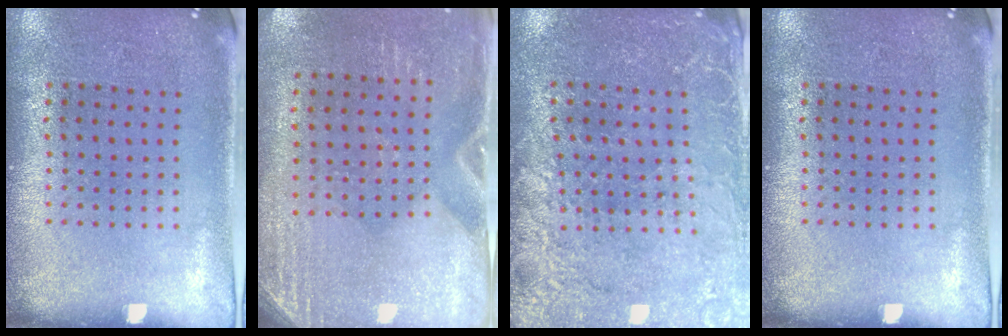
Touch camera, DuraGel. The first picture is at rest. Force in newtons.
{"total": 2.8, "press": 2.5, "slide": 1.3}
{"total": 2.7, "press": 2.7, "slide": 0.3}
{"total": 0.0}